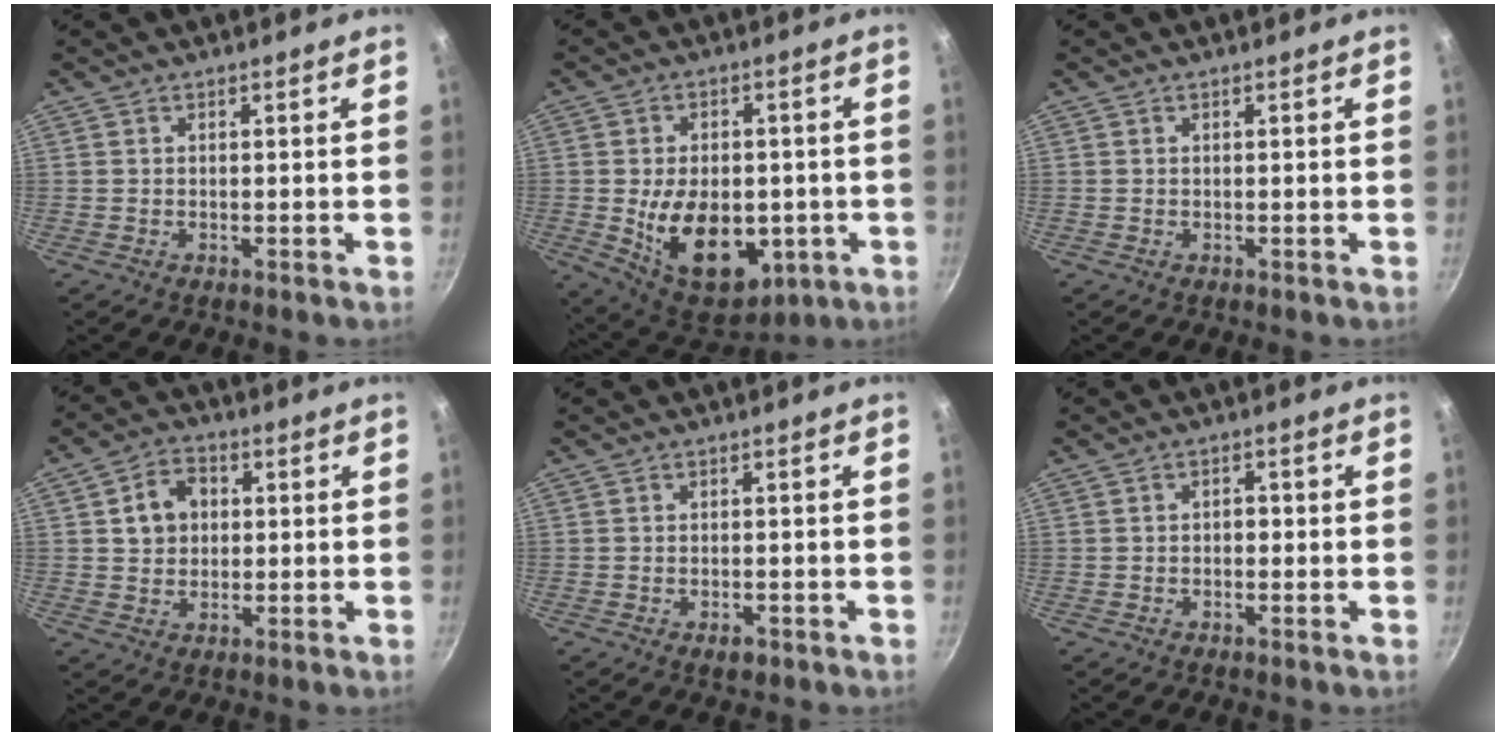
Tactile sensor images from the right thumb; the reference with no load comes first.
{"total": 17.6, "force": [-3.2, 11.4, 13.1], "torque": [-0.173, -0.007, -0.029]}
{"total": 0.0}
{"total": 7.3, "force": [1.4, 6.0, 4.0], "torque": [-0.041, 0.011, 0.019]}
{"total": 2.0, "force": [-1.0, 1.1, 1.4], "torque": [-0.021, 0.005, -0.015]}
{"total": 1.6, "force": [-0.4, 1.2, 1.0], "torque": [-0.011, 0.007, -0.007]}